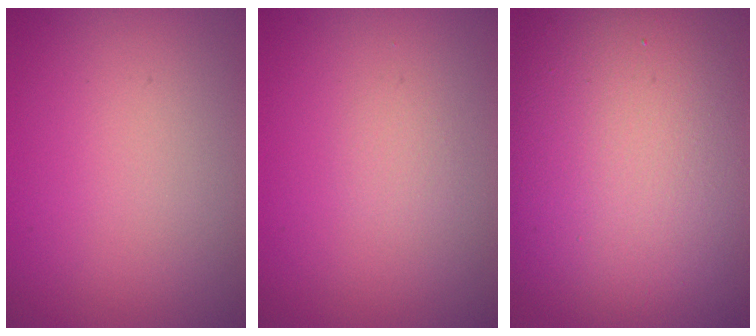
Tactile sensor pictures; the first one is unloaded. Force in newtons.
{"total": 0.6, "press": 0.6, "slide": 0.0}
{"total": 18.2, "press": 18.1, "slide": 1.3}